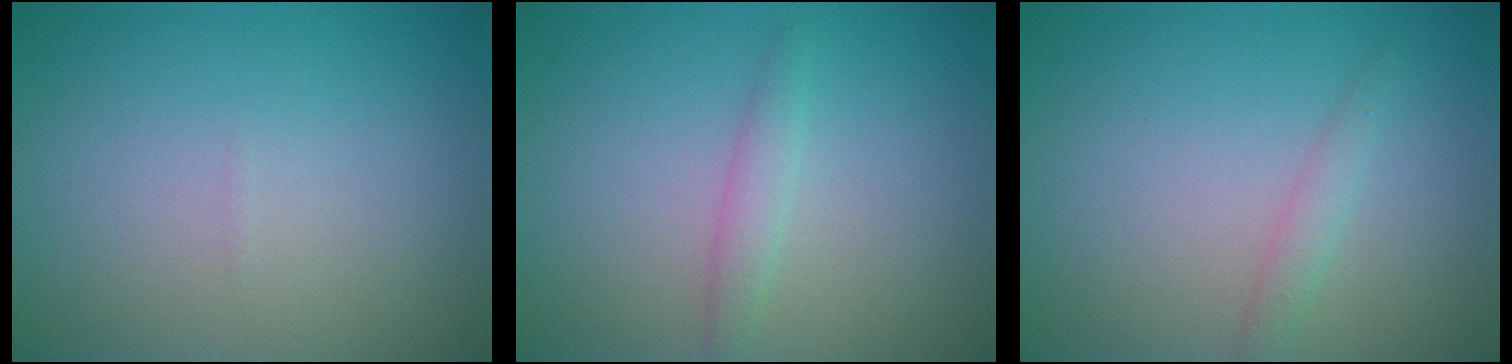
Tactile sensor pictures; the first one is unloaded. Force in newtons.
{"total": 1.5, "press": 1.5, "slide": 0.0}
{"total": 1.2, "press": 1.2, "slide": 0.1}